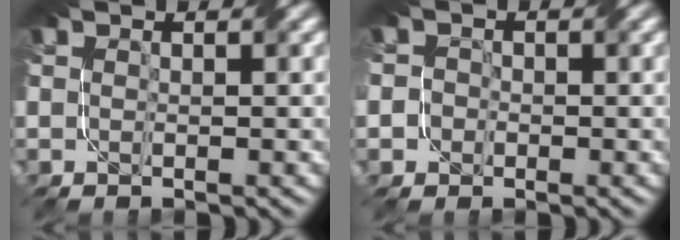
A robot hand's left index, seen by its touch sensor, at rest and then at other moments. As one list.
[{"total": 2.0, "force": [-0.6, 1.8, 0.7], "torque": [0.010, 0.013, -0.033]}]